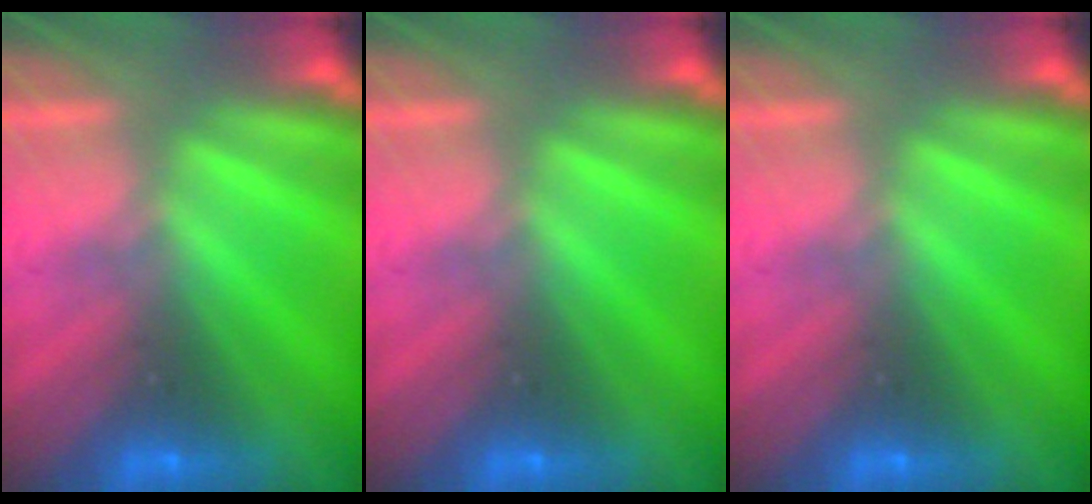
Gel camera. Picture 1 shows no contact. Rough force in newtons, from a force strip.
{"total": 0.0}
{"total": 0.0}